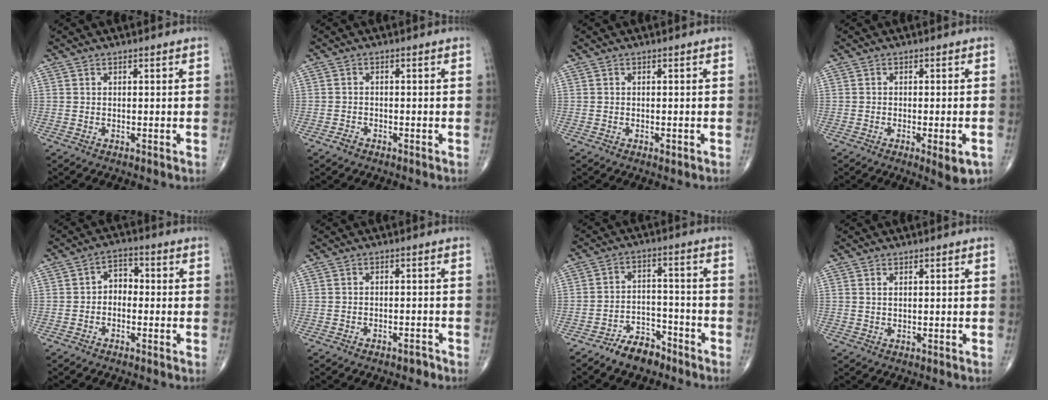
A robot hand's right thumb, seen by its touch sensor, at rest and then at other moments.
{"total": 1.3, "force": [-1.0, 0.8, 0.4], "torque": [-0.011, 0.005, -0.020]}
{"total": 0.7, "force": [-0.4, 0.4, 0.5], "torque": [-0.009, -0.002, -0.005]}
{"total": 5.6, "force": [-2.3, 1.5, 4.9], "torque": [-0.064, -0.003, -0.027]}
{"total": 4.0, "force": [-0.8, 3.0, 2.5], "torque": [-0.022, 0.021, -0.029]}
{"total": 2.0, "force": [-1.6, 0.9, 0.7], "torque": [-0.010, 0.013, -0.022]}
{"total": 7.3, "force": [-5.8, 3.5, 2.7], "torque": [-0.030, 0.048, -0.104]}
{"total": 0.7, "force": [0.3, 0.3, 0.6], "torque": [-0.014, 0.003, 0.008]}